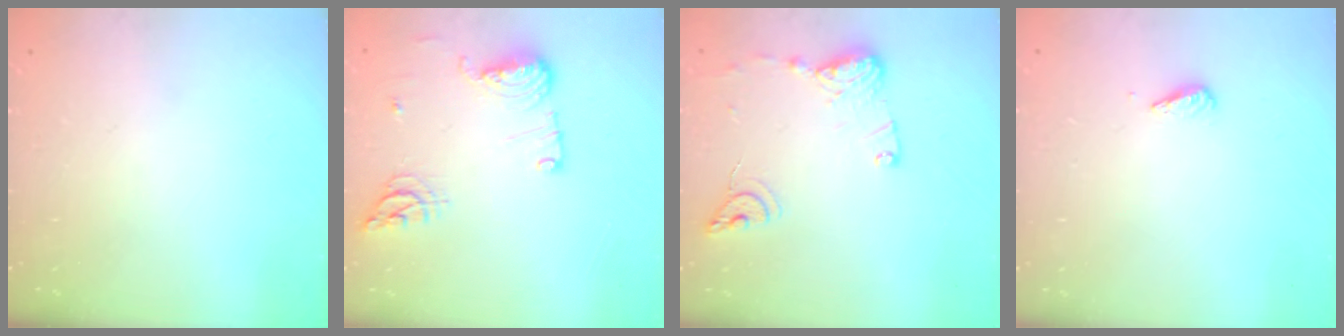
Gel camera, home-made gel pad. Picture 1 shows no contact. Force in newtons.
{"total": 12.4, "press": 12.2, "slide": 2.3}
{"total": 12.2, "press": 12.2, "slide": 1.0}
{"total": 2.9, "press": 2.9, "slide": 0.4}